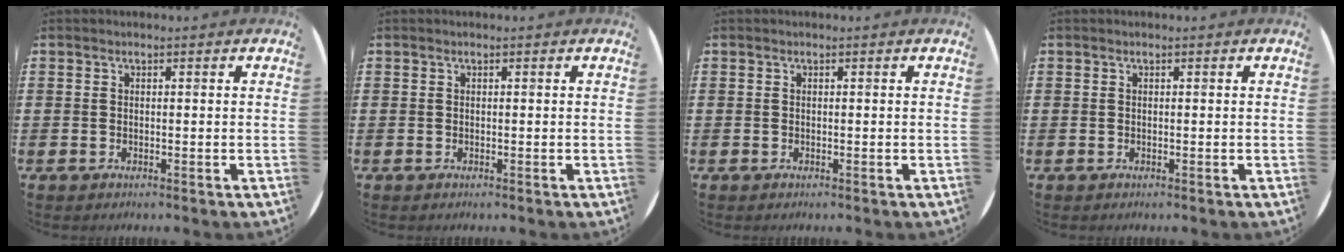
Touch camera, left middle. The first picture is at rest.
{"total": 0.0}
{"total": 0.0}
{"total": 0.0}